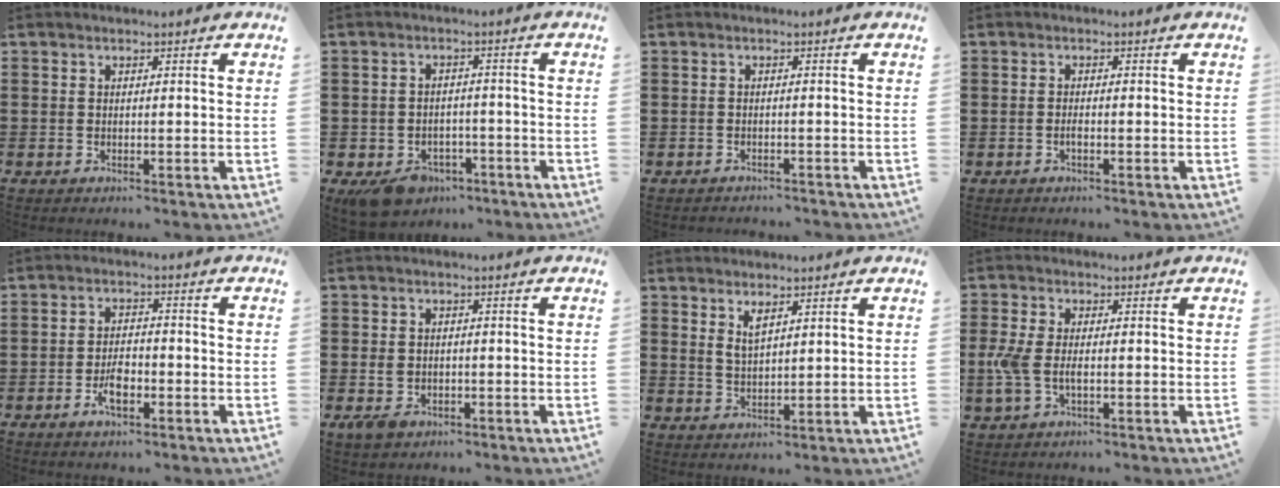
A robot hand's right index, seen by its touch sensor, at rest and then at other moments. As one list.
[{"total": 4.7, "force": [-3.8, 2.3, 1.4], "torque": [-0.028, 0.010, -0.072]}, {"total": 1.0, "force": [-0.9, 0.1, 0.0], "torque": [-0.003, 0.001, -0.021]}, {"total": 1.0, "force": [-0.5, 0.3, 0.8], "torque": [-0.017, -0.004, -0.008]}, {"total": 4.1, "force": [-1.8, 1.9, 3.2], "torque": [-0.062, 0.003, -0.034]}, {"total": 2.4, "force": [-1.0, 1.8, 1.3], "torque": [-0.042, -0.006, -0.024]}, {"total": 2.9, "force": [1.9, 1.2, 1.9], "torque": [-0.041, 0.002, 0.034]}, {"total": 4.3, "force": [-0.8, 2.0, 3.7], "torque": [-0.093, -0.008, -0.021]}]